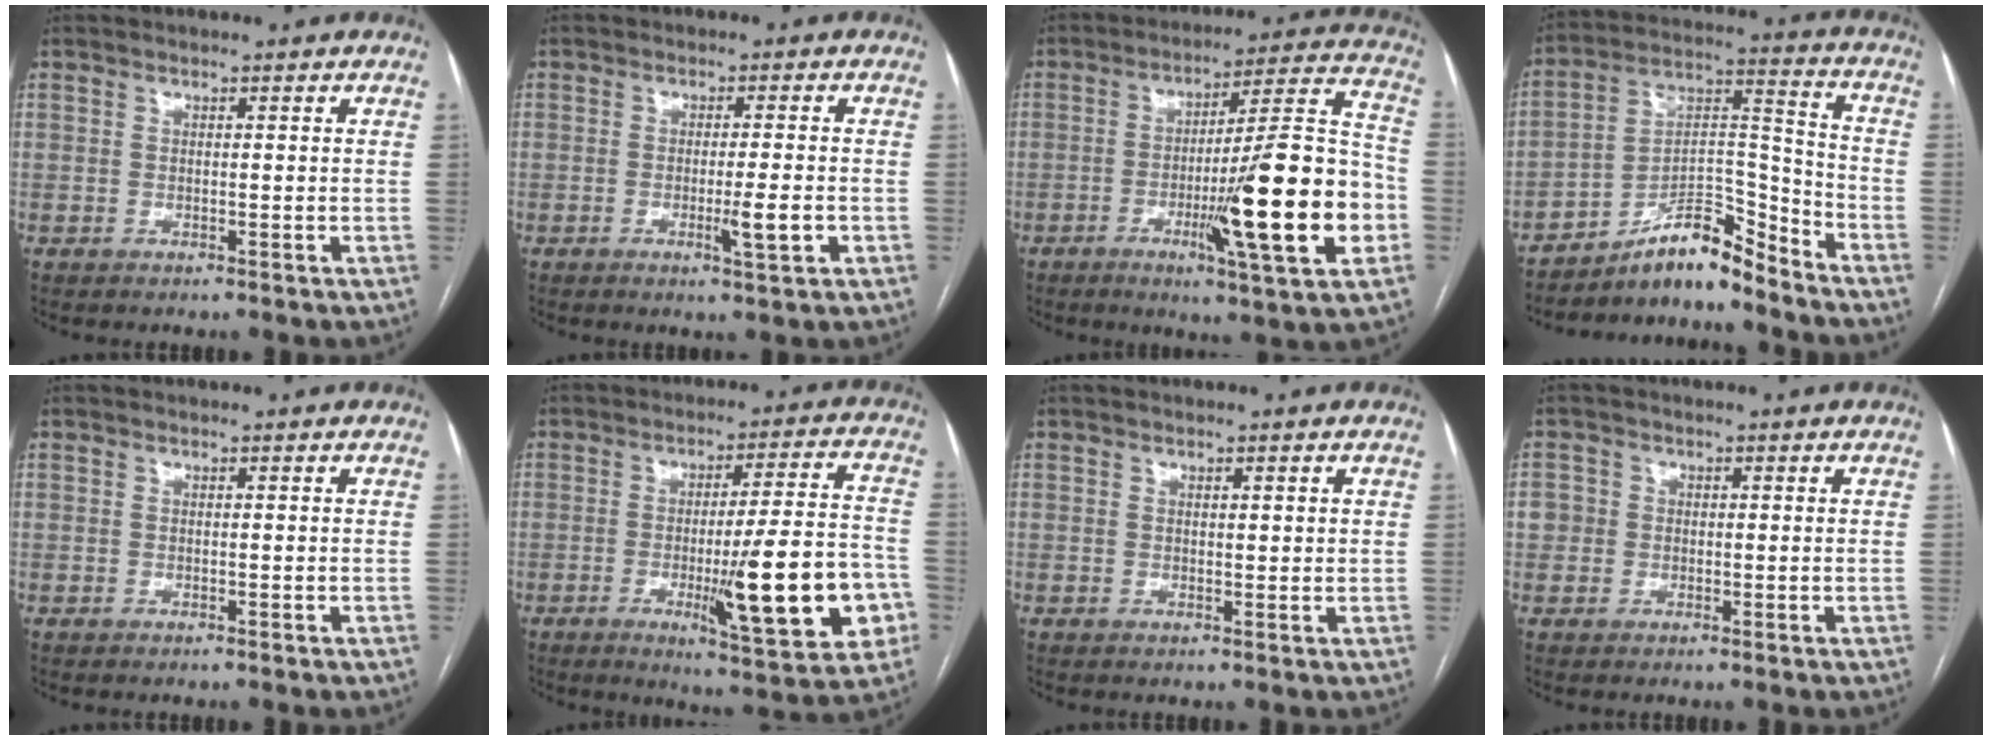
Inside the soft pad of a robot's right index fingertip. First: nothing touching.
{"total": 4.1, "force": [-1.4, 0.0, 3.9], "torque": [-0.063, -0.006, -0.019]}
{"total": 20.6, "force": [-5.6, 0.7, 19.8], "torque": [-0.280, -0.001, -0.083]}
{"total": 10.5, "force": [-9.3, 1.8, 4.4], "torque": [-0.073, 0.042, -0.161]}
{"total": 0.0}
{"total": 17.1, "force": [-4.9, 2.0, 16.3], "torque": [-0.223, -0.004, -0.060]}
{"total": 1.3, "force": [0.6, 0.5, 1.0], "torque": [-0.015, -0.002, 0.007]}
{"total": 2.7, "force": [-0.2, 2.6, 0.7], "torque": [-0.010, 0.012, -0.003]}